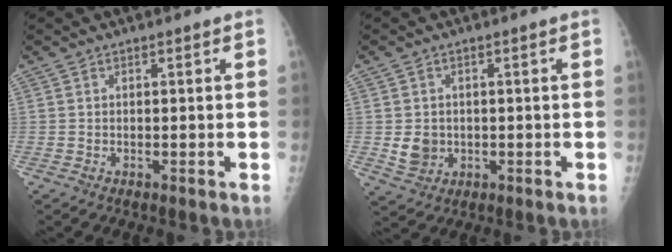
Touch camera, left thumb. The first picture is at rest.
{"total": 4.4, "force": [-0.2, 3.9, 2.0], "torque": [-0.017, 0.000, 0.007]}